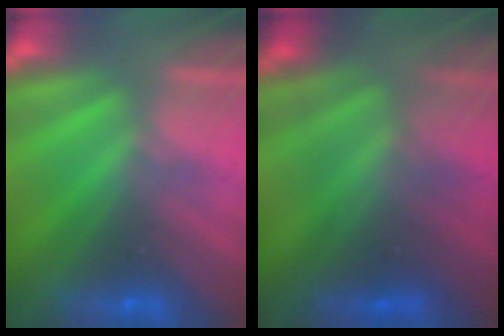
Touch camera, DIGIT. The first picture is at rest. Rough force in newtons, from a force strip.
{"total": 4.6}